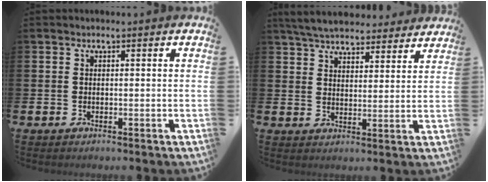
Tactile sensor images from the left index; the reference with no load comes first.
{"total": 5.9, "force": [5.7, 1.2, 0.9], "torque": [-0.036, -0.032, 0.102]}